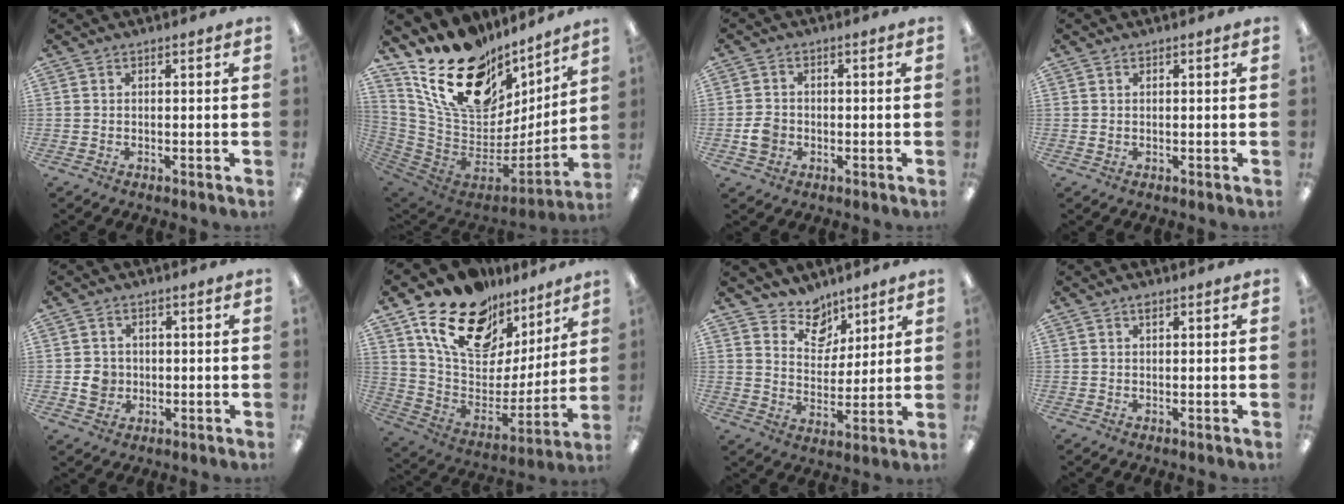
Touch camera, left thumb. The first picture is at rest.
{"total": 23.6, "force": [13.0, 13.8, 14.1], "torque": [-0.233, -0.089, 0.245]}
{"total": 4.1, "force": [-1.1, 3.4, 2.0], "torque": [-0.039, 0.004, -0.020]}
{"total": 0.5, "force": [0.2, 0.4, 0.3], "torque": [-0.007, 0.003, 0.003]}
{"total": 4.6, "force": [-0.5, 4.2, 1.6], "torque": [-0.014, 0.003, -0.010]}
{"total": 20.7, "force": [13.3, 11.9, 10.4], "torque": [-0.183, -0.076, 0.240]}
{"total": 9.6, "force": [7.5, 5.6, 1.8], "torque": [-0.031, -0.057, 0.142]}
{"total": 2.0, "force": [1.1, 1.0, 1.4], "torque": [-0.023, -0.001, 0.017]}